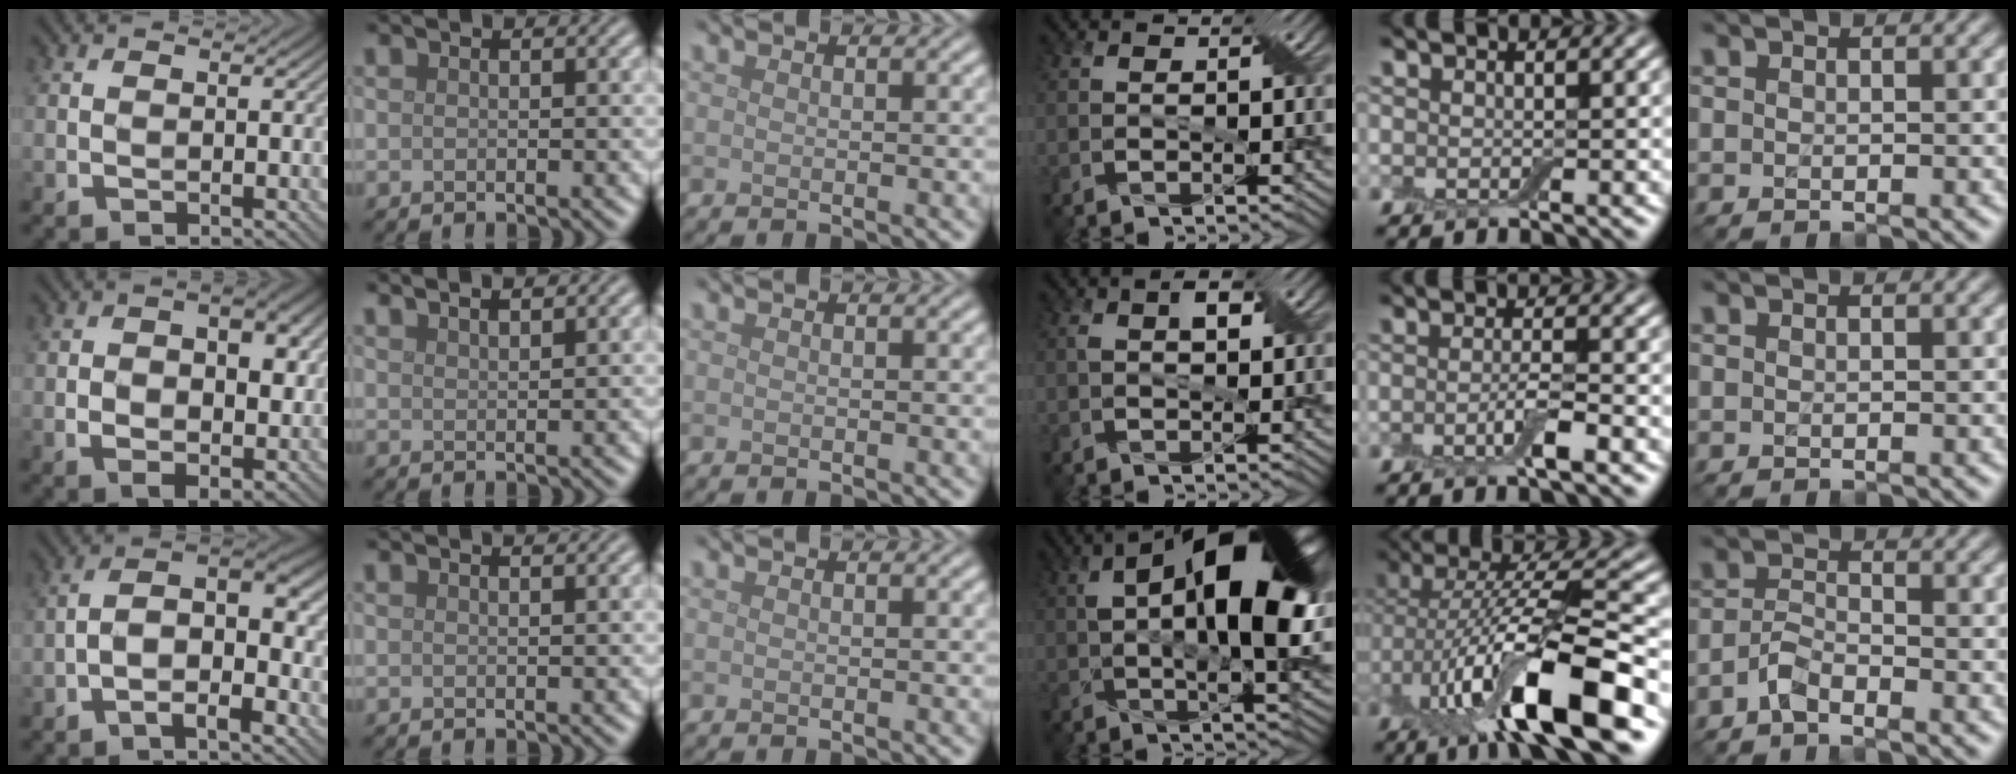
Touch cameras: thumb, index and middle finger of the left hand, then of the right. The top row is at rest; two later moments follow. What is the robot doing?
{"motion": "insert", "object": "backpack"}